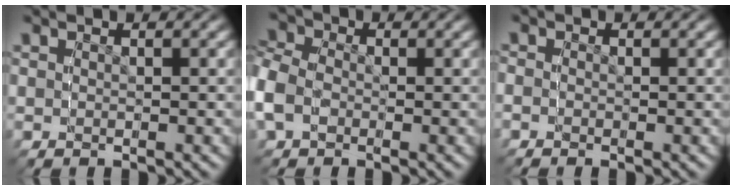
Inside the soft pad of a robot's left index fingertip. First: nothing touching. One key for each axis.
{"total": 3.6, "fx": -1.6, "fy": 3.0, "fz": 1.2, "tx": -0.034, "ty": -0.017, "tz": -0.027}
{"total": 1.9, "fx": -1.1, "fy": -1.3, "fz": -0.7, "tx": 0.016, "ty": -0.002, "tz": -0.022}